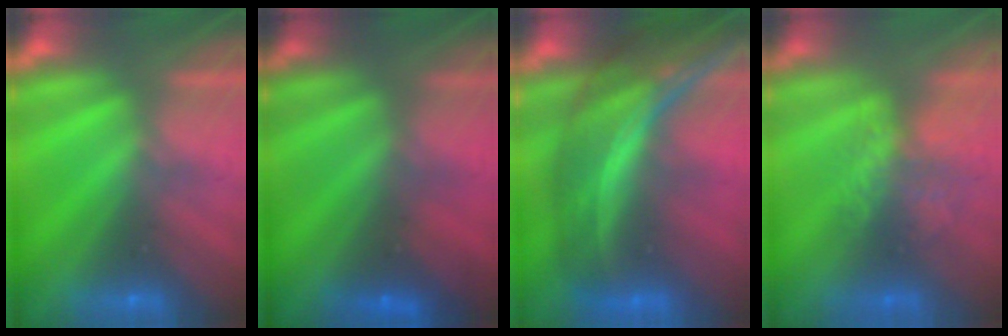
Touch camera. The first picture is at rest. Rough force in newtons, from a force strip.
{"total": 1.6}
{"total": 8.1}
{"total": 3.6}